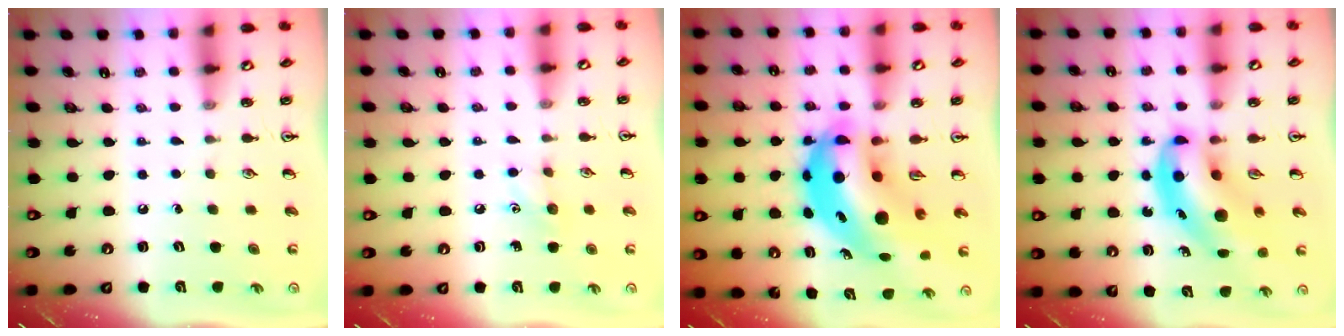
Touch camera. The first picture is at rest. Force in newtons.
{"total": 5.7, "press": 5.4, "slide": 1.9}
{"total": 14.6, "press": 14.1, "slide": 4.1}
{"total": 10.3, "press": 9.9, "slide": 2.9}